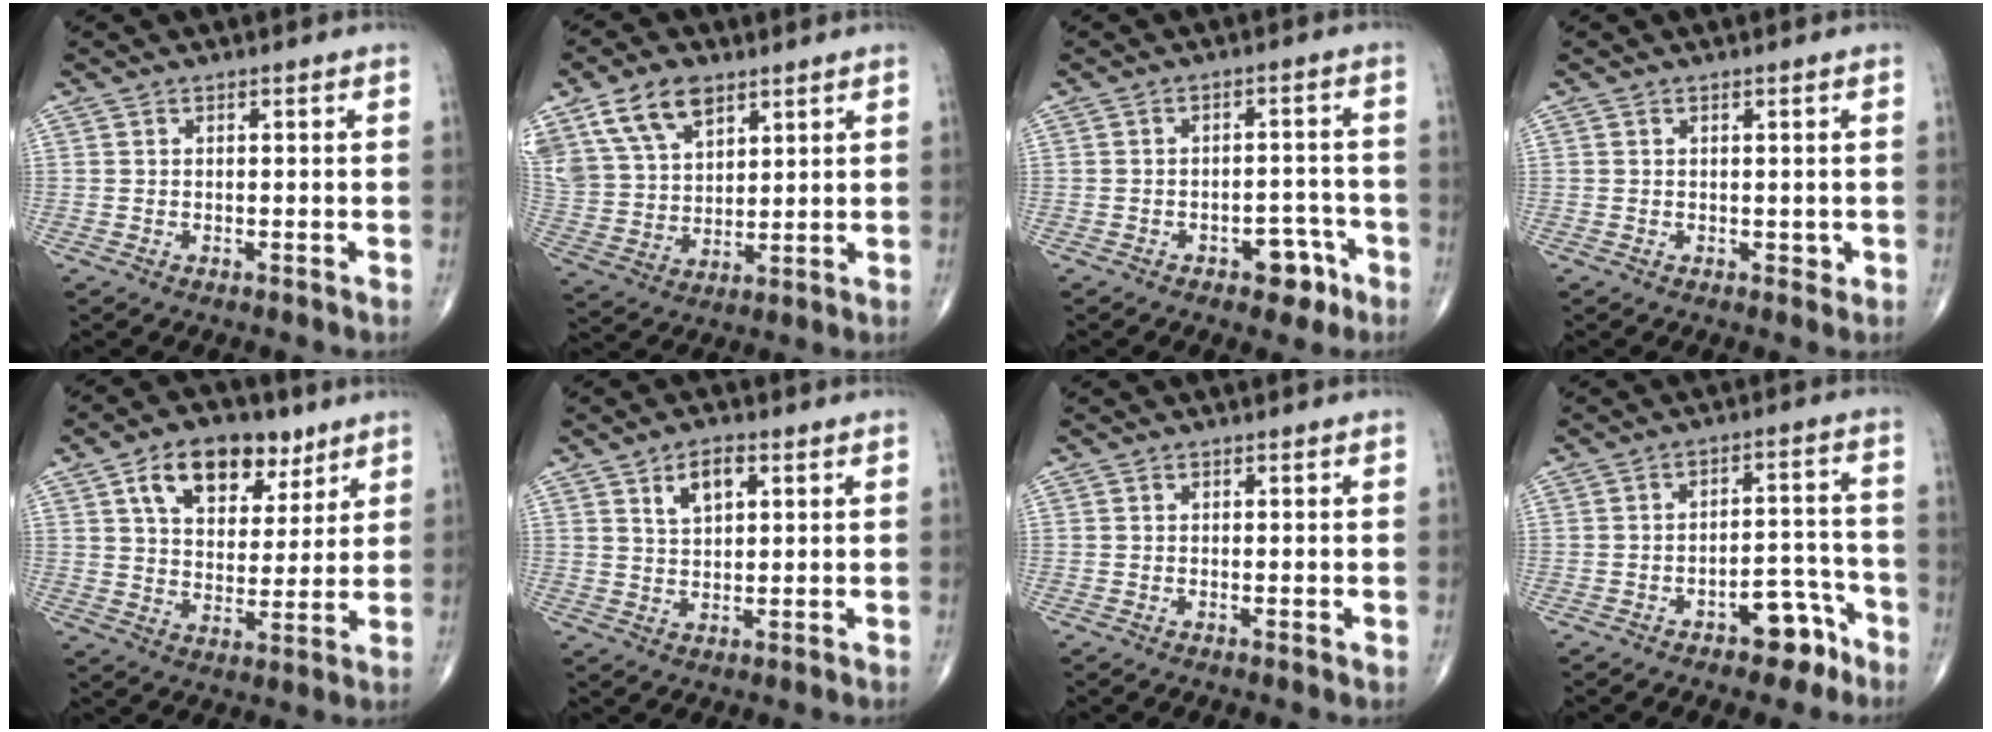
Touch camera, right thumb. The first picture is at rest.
{"total": 13.4, "force": [7.9, 7.9, 7.4], "torque": [-0.124, -0.020, 0.163]}
{"total": 5.7, "force": [-3.2, 3.3, 3.4], "torque": [-0.022, 0.032, -0.041]}
{"total": 0.9, "force": [0.1, 0.8, 0.5], "torque": [-0.003, 0.000, 0.003]}
{"total": 14.3, "force": [7.4, 8.6, 8.7], "torque": [-0.104, -0.021, 0.124]}
{"total": 5.4, "force": [2.6, 2.9, 3.9], "torque": [-0.057, -0.008, 0.046]}
{"total": 0.8, "force": [-0.1, 0.2, 0.8], "torque": [-0.017, -0.004, -0.002]}
{"total": 7.7, "force": [-4.7, 3.9, 4.7], "torque": [-0.043, 0.053, -0.064]}